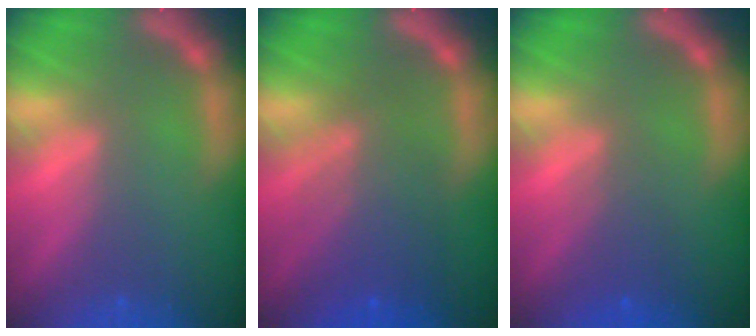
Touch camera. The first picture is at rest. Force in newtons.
{"total": 6.5}
{"total": 2.5}